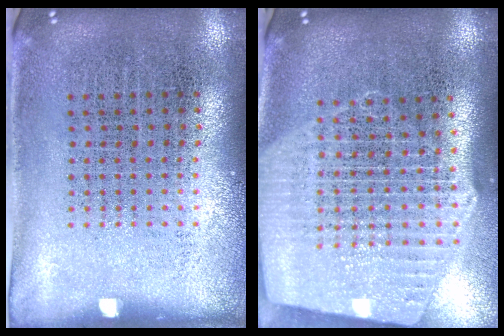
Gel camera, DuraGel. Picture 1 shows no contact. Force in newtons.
{"total": 2.7, "press": 2.3, "slide": 1.4}